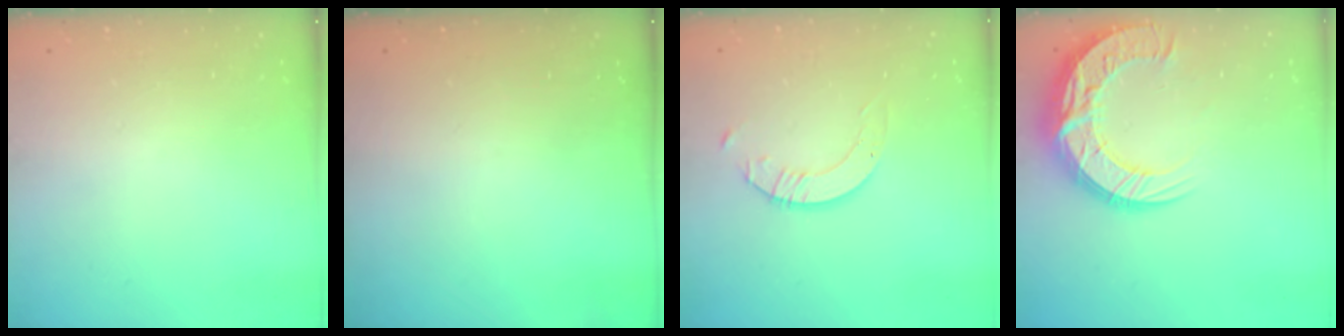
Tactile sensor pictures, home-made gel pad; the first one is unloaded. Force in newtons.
{"total": 0.0}
{"total": 2.7, "press": 2.7, "slide": 0.2}
{"total": 18.8, "press": 18.7, "slide": 1.5}